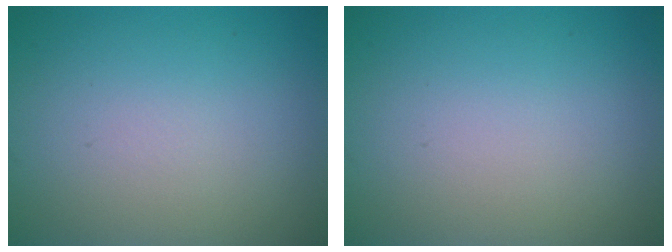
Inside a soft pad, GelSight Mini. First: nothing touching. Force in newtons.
{"total": 0.0}